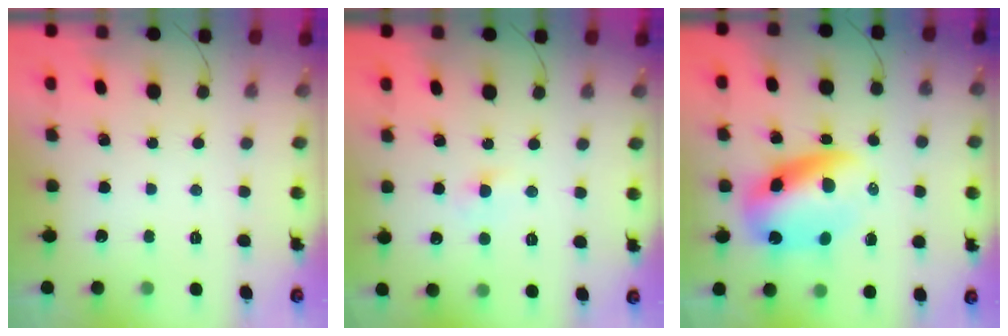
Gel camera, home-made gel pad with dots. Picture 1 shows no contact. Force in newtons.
{"total": 2.3, "press": 2.1, "slide": 0.9}
{"total": 11.2, "press": 10.9, "slide": 2.6}